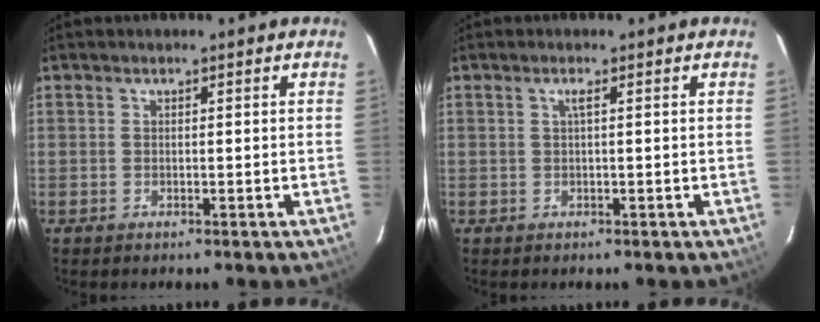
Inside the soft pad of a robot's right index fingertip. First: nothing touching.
{"total": 1.0, "force": [0.2, -0.3, 0.9], "torque": [-0.017, 0.003, 0.001]}